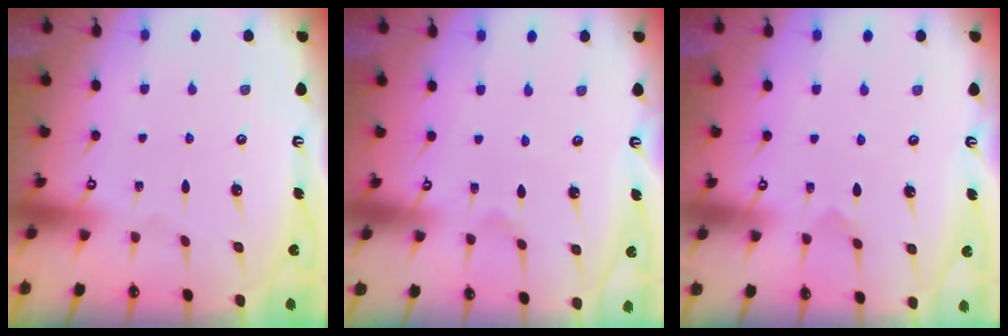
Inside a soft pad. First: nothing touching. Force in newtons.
{"total": 1.8, "press": 1.8, "slide": 0.4}
{"total": 3.1, "press": 3.1, "slide": 0.7}